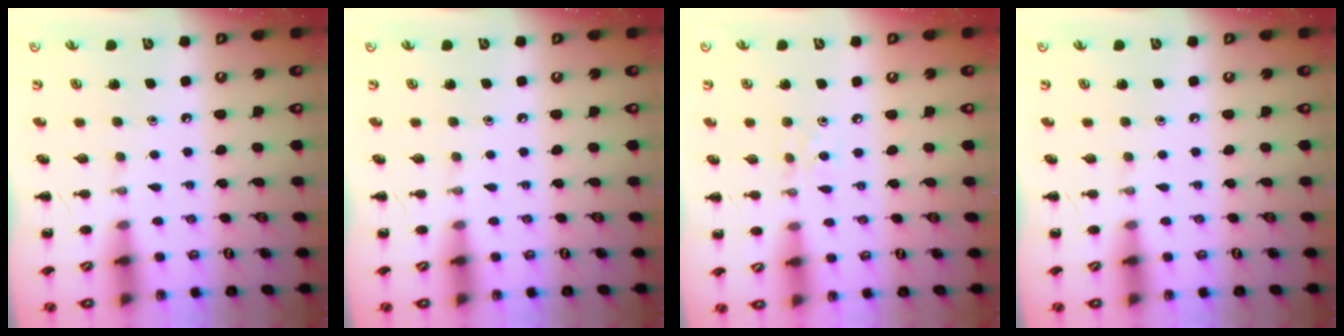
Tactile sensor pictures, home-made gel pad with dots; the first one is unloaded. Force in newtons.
{"total": 0.0}
{"total": 4.7, "press": 4.3, "slide": 1.7}
{"total": 0.0}